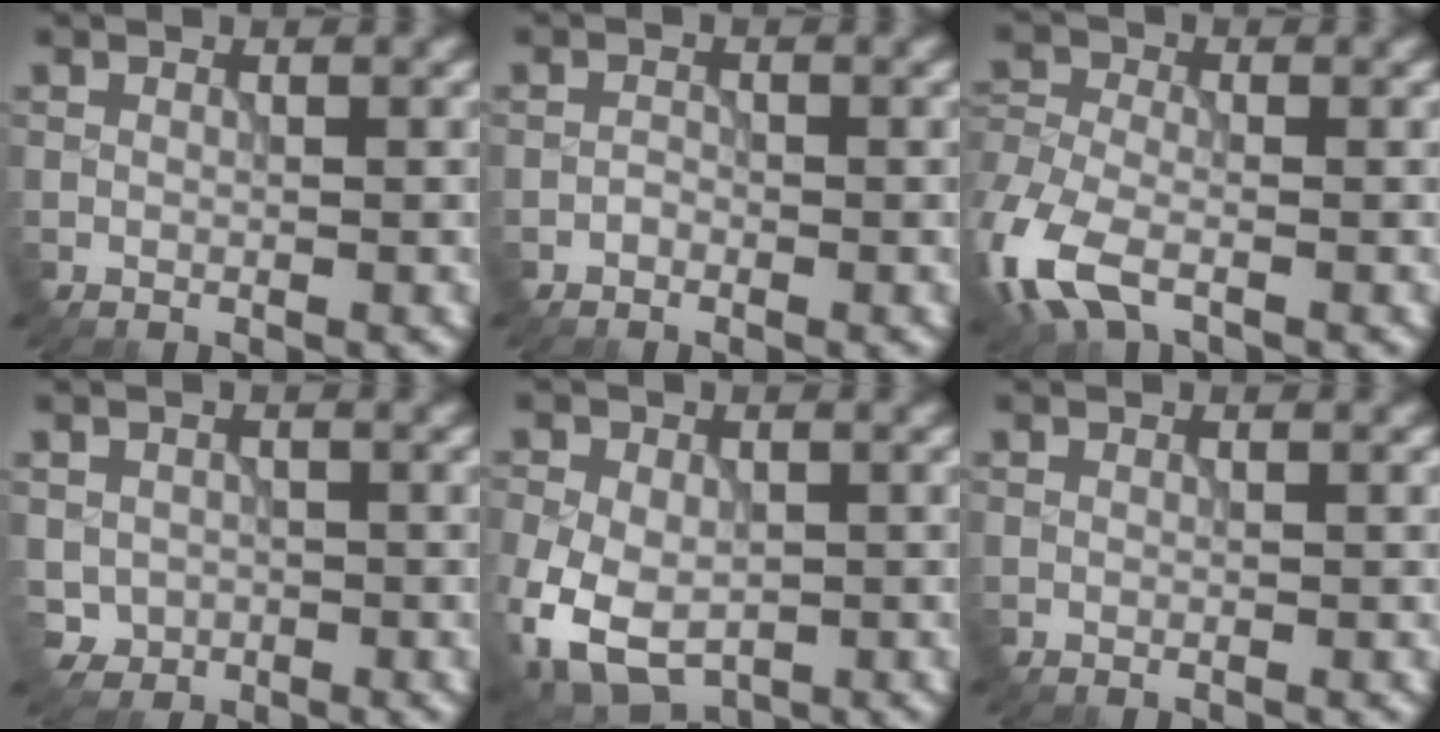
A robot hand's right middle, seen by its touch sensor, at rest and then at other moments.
{"total": 0.6, "force": [-0.5, 0.3, 0.1], "torque": [-0.003, -0.001, -0.011]}
{"total": 7.1, "force": [-3.6, 3.8, 4.8], "torque": [-0.126, -0.016, -0.083]}
{"total": 1.7, "force": [-0.4, 1.7, 0.2], "torque": [0.000, -0.009, -0.008]}
{"total": 8.5, "force": [-3.1, 5.5, 5.7], "torque": [-0.134, -0.034, -0.054]}
{"total": 0.0}